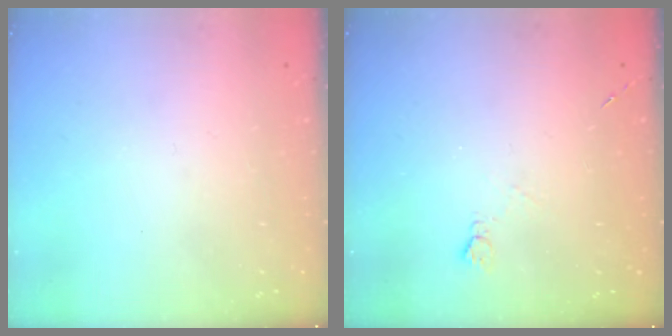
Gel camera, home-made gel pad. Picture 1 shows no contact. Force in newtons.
{"total": 4.5, "press": 4.5, "slide": 0.6}